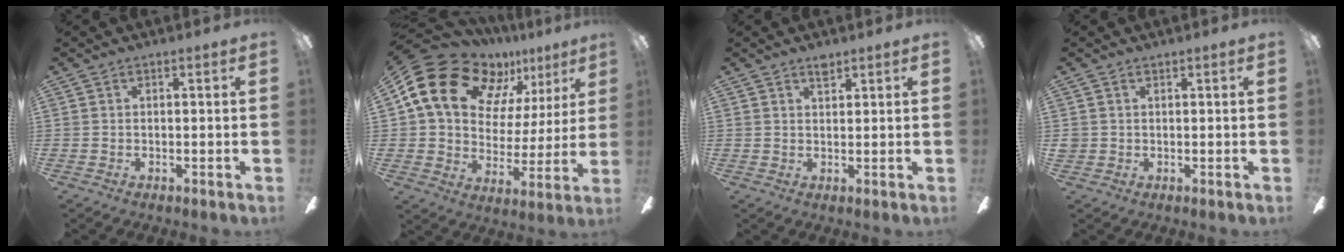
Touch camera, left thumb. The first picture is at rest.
{"total": 19.0, "force": [10.9, 12.5, 9.1], "torque": [-0.167, -0.065, 0.206]}
{"total": 2.5, "force": [2.1, 1.0, 1.0], "torque": [-0.008, -0.010, 0.036]}
{"total": 1.6, "force": [0.8, 1.4, 0.1], "torque": [-0.004, -0.001, 0.016]}